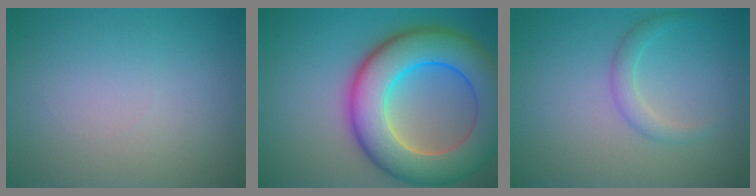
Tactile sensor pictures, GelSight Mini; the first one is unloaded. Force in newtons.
{"total": 11.6, "press": 11.6, "slide": 0.5}
{"total": 1.7, "press": 1.7, "slide": 0.1}